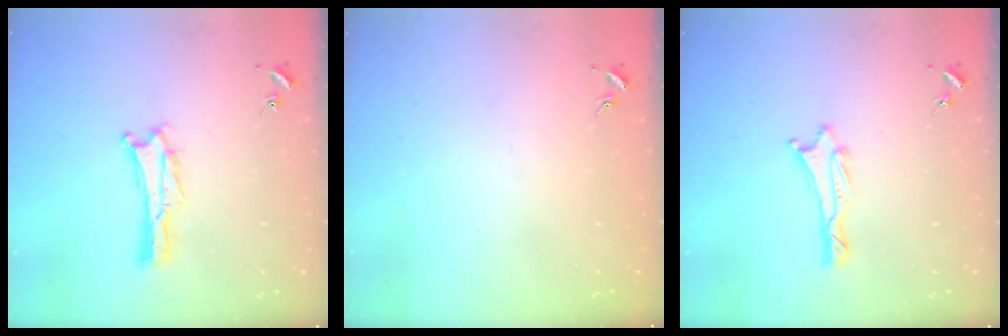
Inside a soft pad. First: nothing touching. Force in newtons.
{"total": 0.0}
{"total": 1.0, "press": 1.0, "slide": 0.2}